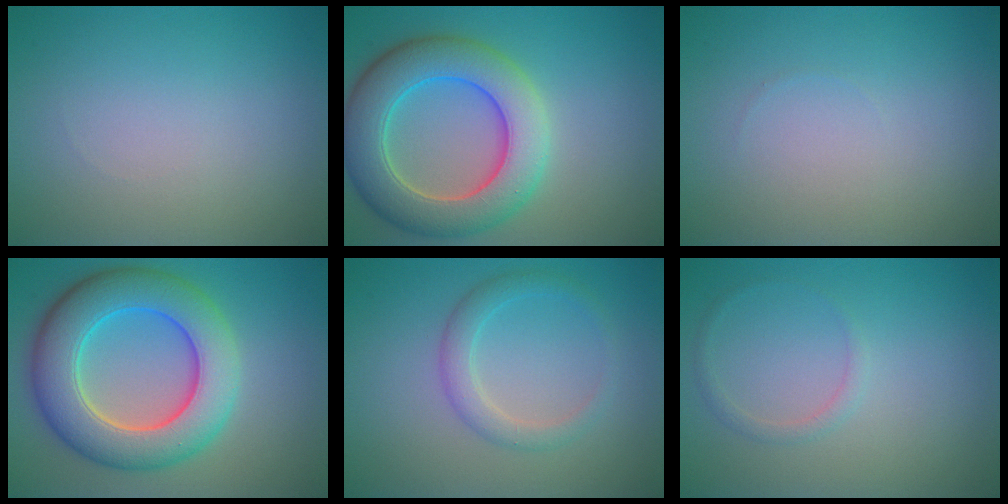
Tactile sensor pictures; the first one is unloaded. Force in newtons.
{"total": 8.5, "press": 8.5, "slide": 0.4}
{"total": 0.0}
{"total": 9.5, "press": 9.5, "slide": 0.2}
{"total": 2.3, "press": 2.3, "slide": 0.0}
{"total": 0.9, "press": 0.9, "slide": 0.1}